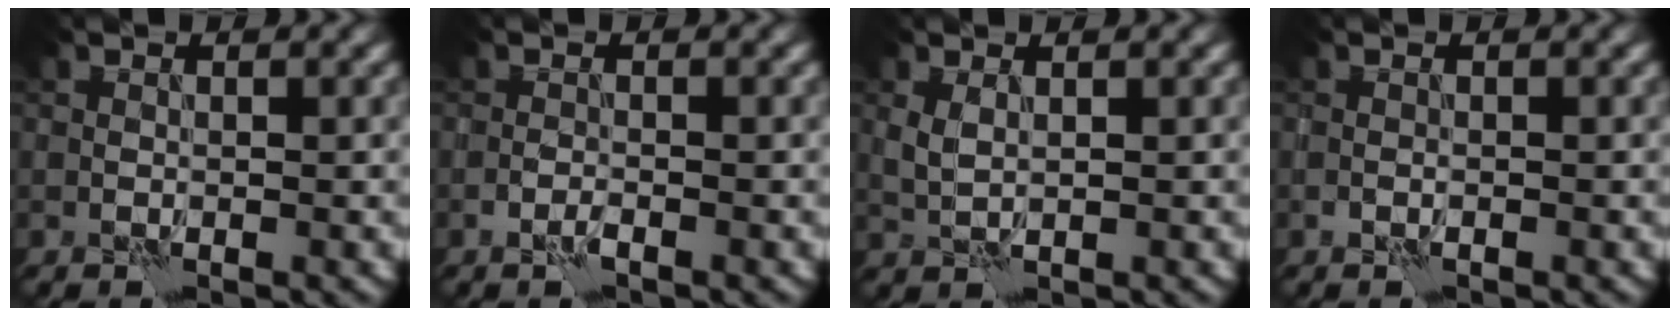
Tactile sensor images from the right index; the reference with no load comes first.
{"total": 1.1, "force": [-0.8, 0.2, 0.8], "torque": [-0.015, 0.002, -0.017]}
{"total": 1.2, "force": [0.7, 0.4, 0.8], "torque": [-0.021, -0.001, 0.018]}
{"total": 0.9, "force": [-0.6, 0.3, 0.6], "torque": [-0.013, 0.002, -0.012]}